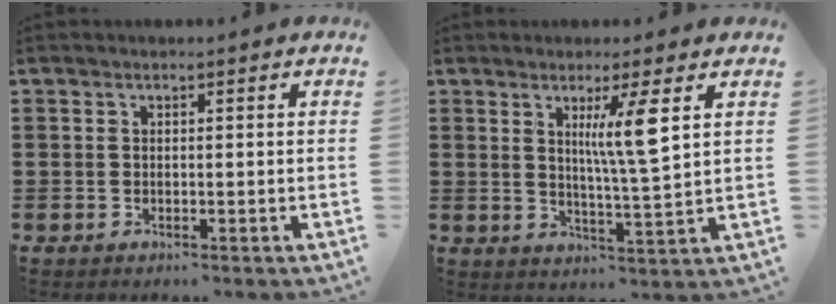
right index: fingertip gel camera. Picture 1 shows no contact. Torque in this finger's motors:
{"motor_torque": [0.83, 0.23, 0.40, 0.13]}